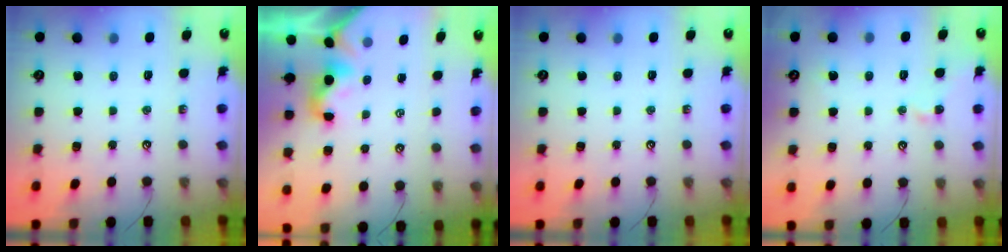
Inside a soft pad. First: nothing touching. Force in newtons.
{"total": 2.0, "press": 1.9, "slide": 0.4}
{"total": 0.0}
{"total": 1.8, "press": 1.8, "slide": 0.1}